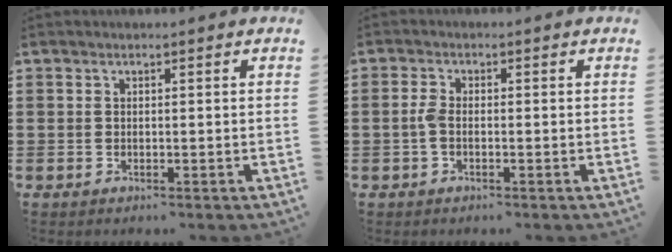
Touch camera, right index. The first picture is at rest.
{"total": 2.3, "force": [-0.6, 0.9, 2.0], "torque": [-0.055, -0.002, -0.017]}